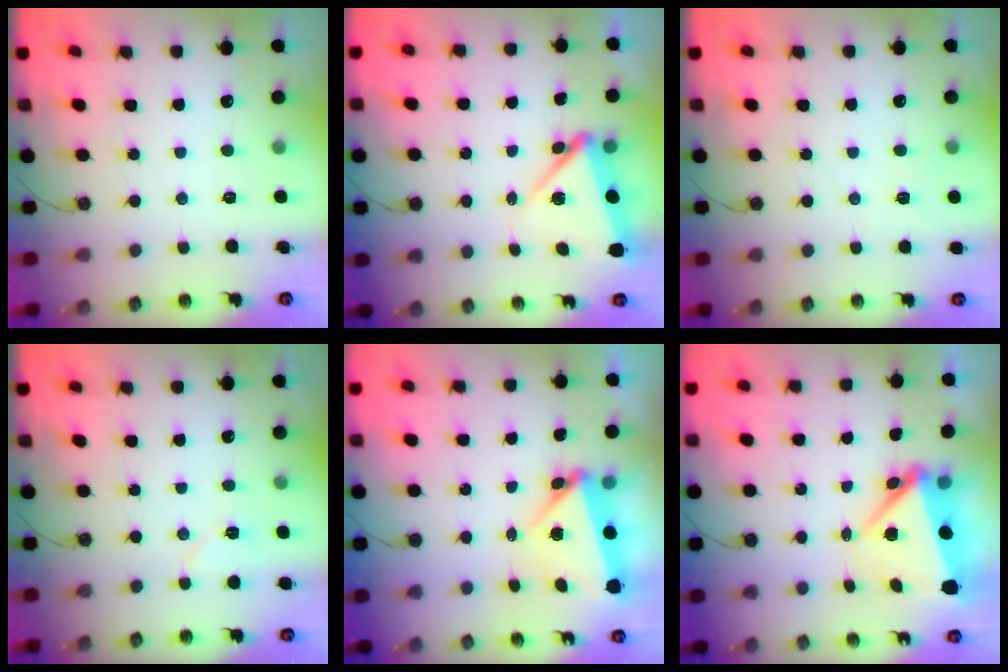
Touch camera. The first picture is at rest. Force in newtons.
{"total": 7.5, "press": 7.2, "slide": 1.9}
{"total": 2.4, "press": 2.2, "slide": 1.0}
{"total": 6.6, "press": 6.3, "slide": 1.9}
{"total": 7.6, "press": 4.7, "slide": 6.0}
{"total": 7.3, "press": 7.3, "slide": 1.2}